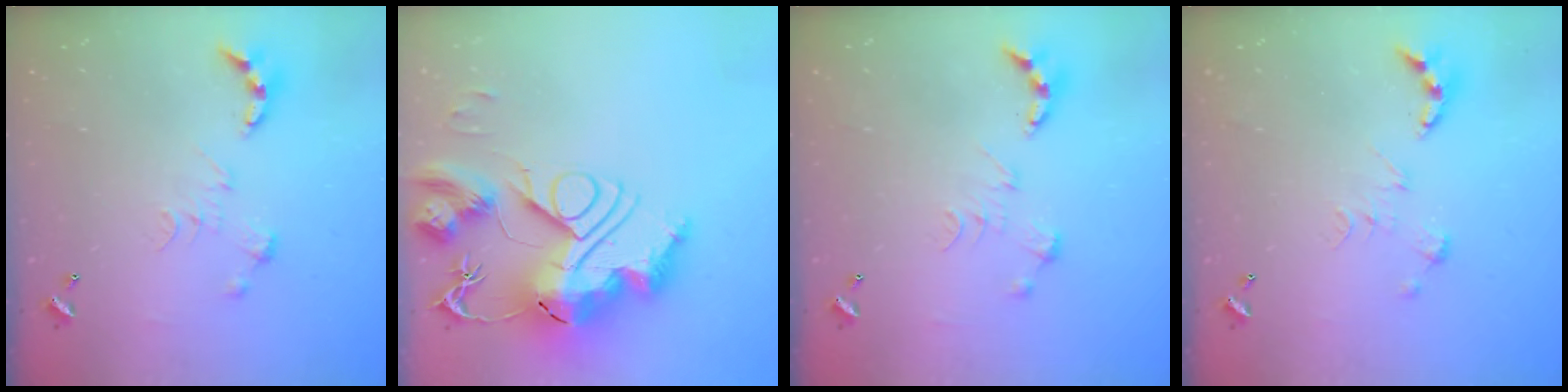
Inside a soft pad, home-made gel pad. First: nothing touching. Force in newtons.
{"total": 0.7, "press": 0.7, "slide": 0.0}
{"total": 0.0}
{"total": 0.0}